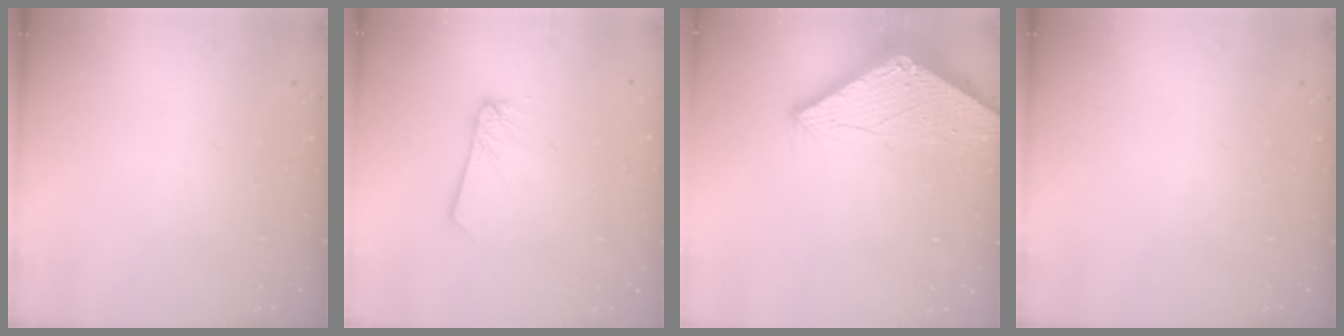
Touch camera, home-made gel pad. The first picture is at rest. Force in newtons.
{"total": 2.7, "press": 2.7, "slide": 0.2}
{"total": 2.9, "press": 2.9, "slide": 0.2}
{"total": 0.0}